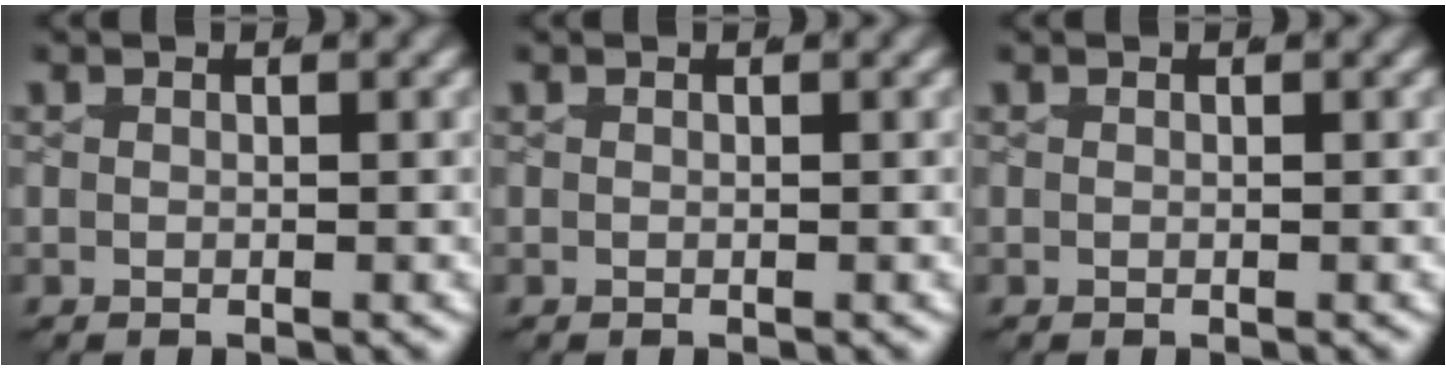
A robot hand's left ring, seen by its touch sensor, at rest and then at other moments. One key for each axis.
{"total": 0.0}
{"total": 0.0}